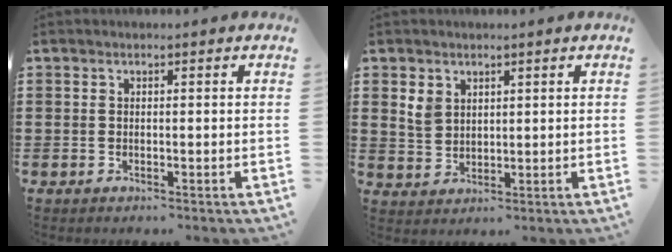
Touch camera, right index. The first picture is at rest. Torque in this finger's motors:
{"motor_torque": [0.00, 0.00, 0.12, 0.03]}